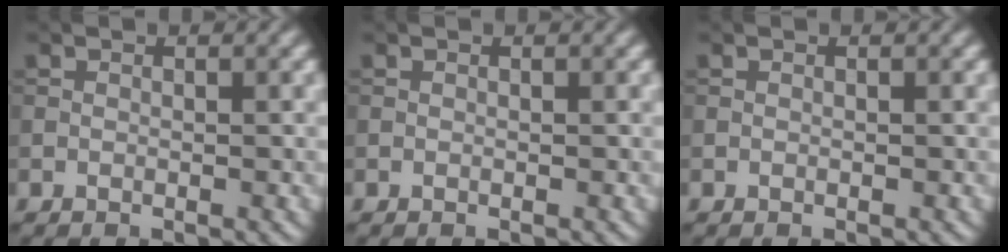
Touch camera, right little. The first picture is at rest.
{"total": 0.0}
{"total": 0.0}